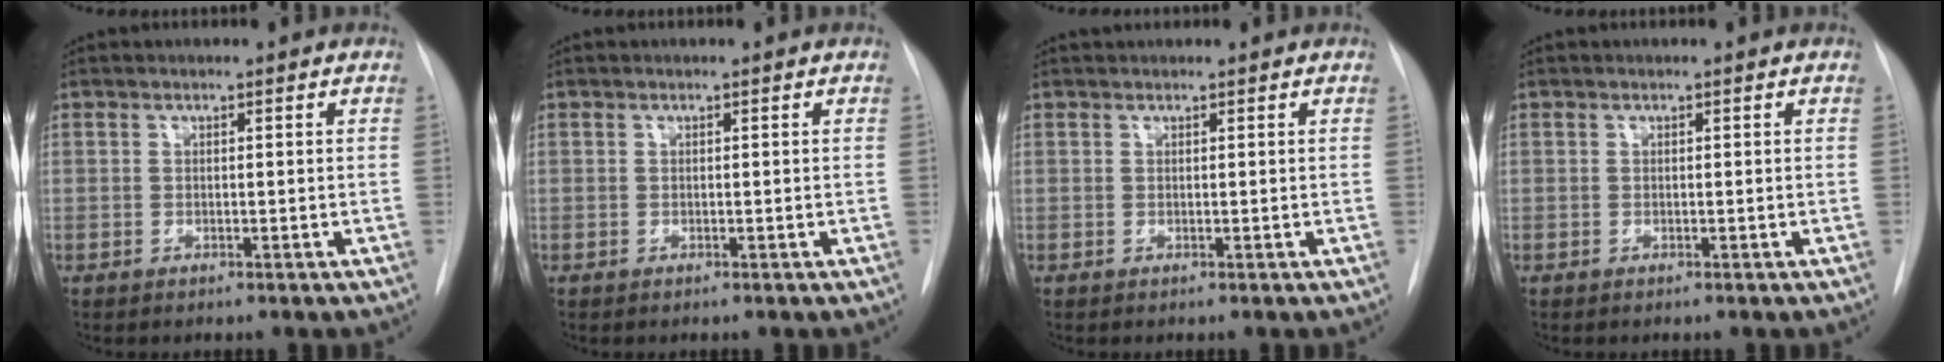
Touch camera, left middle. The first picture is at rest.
{"total": 0.0}
{"total": 1.3, "force": [1.2, 0.1, 0.3], "torque": [-0.008, 0.023, 0.024]}
{"total": 0.0}